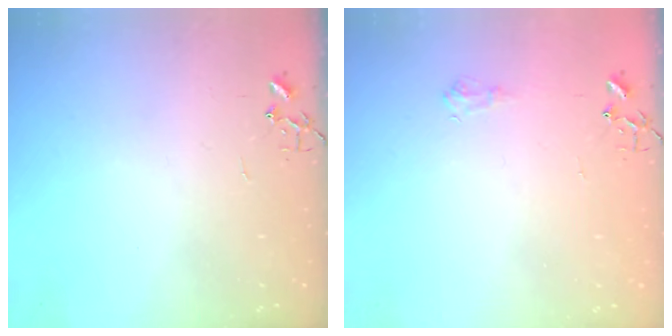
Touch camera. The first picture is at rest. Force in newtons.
{"total": 5.8, "press": 5.7, "slide": 0.8}